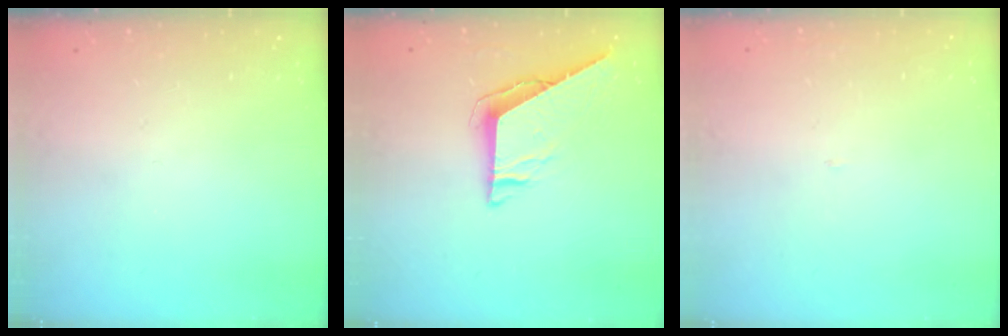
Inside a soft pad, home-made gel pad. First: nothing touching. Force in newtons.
{"total": 7.2, "press": 7.2, "slide": 0.5}
{"total": 2.1, "press": 2.1, "slide": 0.1}